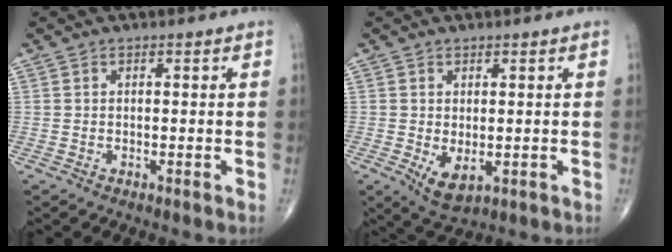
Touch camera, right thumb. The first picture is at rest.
{"total": 4.8, "force": [-0.8, 2.6, 4.0], "torque": [-0.064, -0.009, 0.000]}